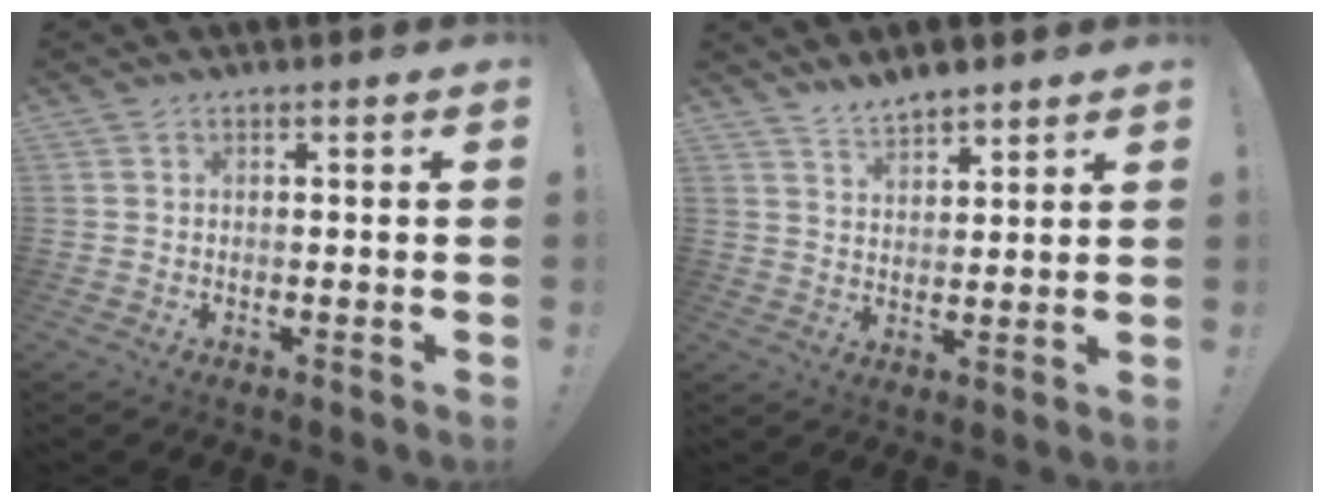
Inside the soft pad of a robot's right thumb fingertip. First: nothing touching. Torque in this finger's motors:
{"motor_torque": [0.02, 0.03, -0.01, 0.01, 0.00]}